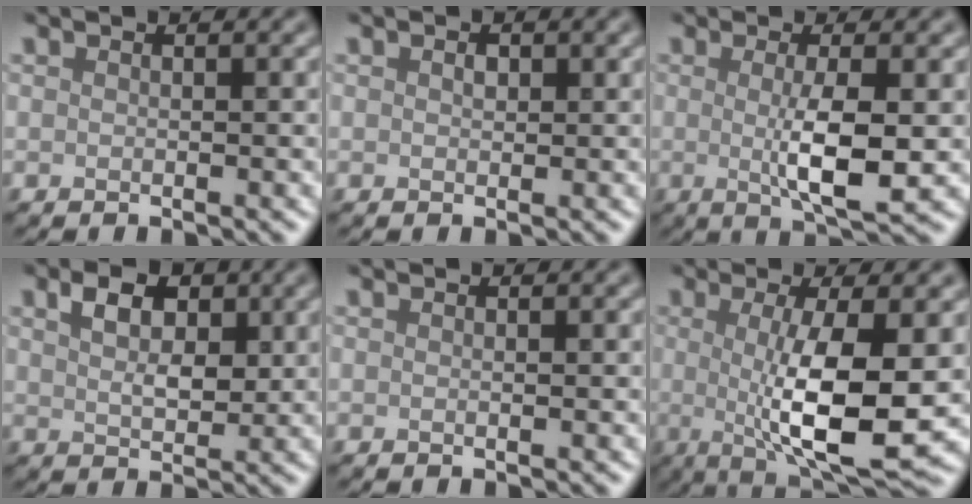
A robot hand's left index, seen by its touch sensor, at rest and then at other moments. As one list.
[{"total": 0.9, "force": [0.3, 0.6, 0.6], "torque": [-0.010, -0.001, 0.003]}, {"total": 4.7, "force": [-0.1, 0.9, 4.6], "torque": [-0.079, -0.006, 0.000]}, {"total": 3.7, "force": [1.6, 2.2, 2.6], "torque": [-0.044, 0.004, 0.025]}, {"total": 0.0}, {"total": 8.5, "force": [-0.3, 2.0, 8.2], "torque": [-0.126, -0.013, -0.002]}]